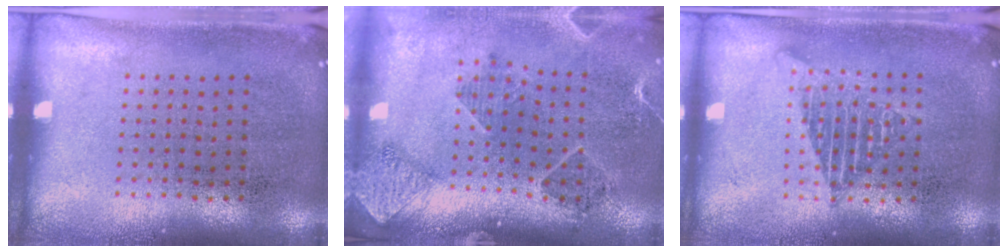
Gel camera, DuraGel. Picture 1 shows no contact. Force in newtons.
{"total": 1.4, "press": 1.4, "slide": 0.1}
{"total": 1.2, "press": 1.2, "slide": 0.0}